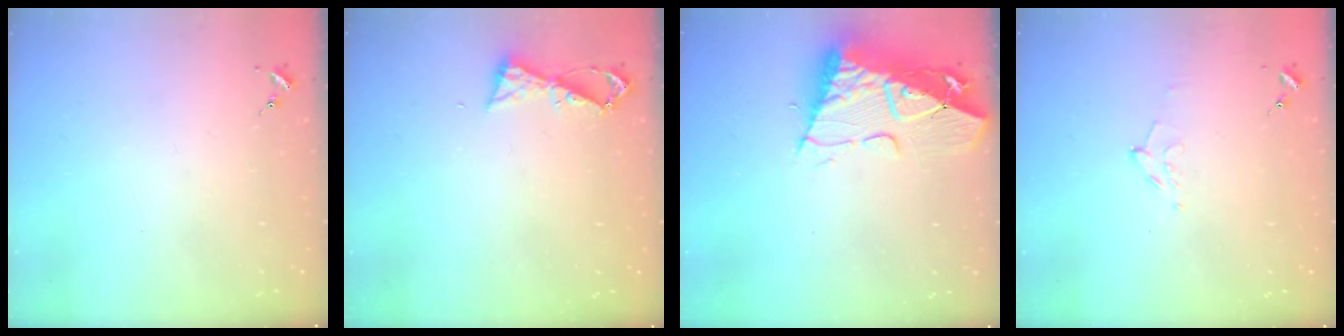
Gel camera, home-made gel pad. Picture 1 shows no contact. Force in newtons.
{"total": 5.4, "press": 5.4, "slide": 0.6}
{"total": 15.3, "press": 15.2, "slide": 1.8}
{"total": 6.5, "press": 6.4, "slide": 0.8}